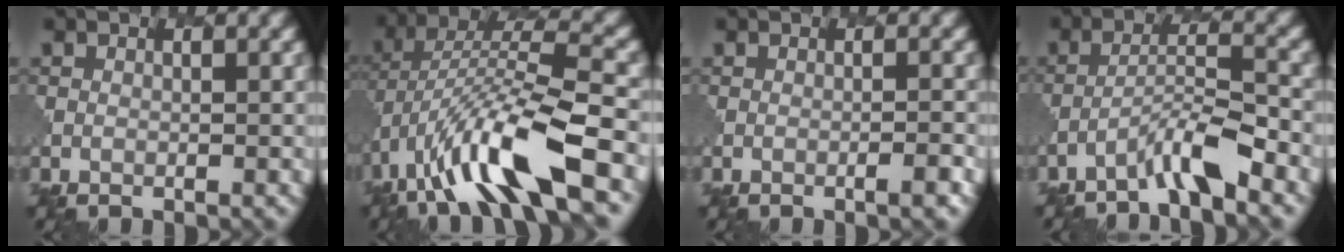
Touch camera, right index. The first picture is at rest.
{"total": 10.7, "force": [-4.9, 2.9, 9.1], "torque": [-0.172, 0.015, -0.087]}
{"total": 1.6, "force": [-0.8, 0.2, 1.3], "torque": [-0.013, 0.002, -0.017]}
{"total": 3.6, "force": [-2.8, 0.0, 2.2], "torque": [-0.041, 0.011, -0.058]}